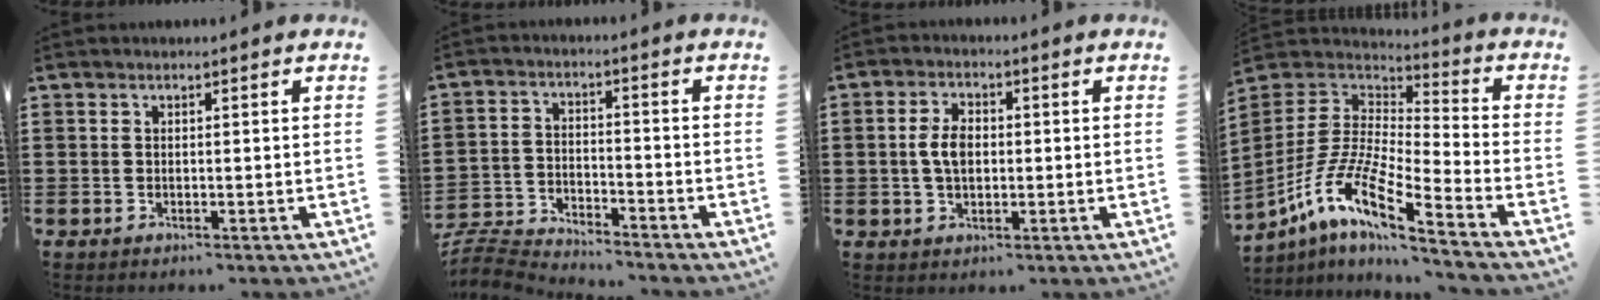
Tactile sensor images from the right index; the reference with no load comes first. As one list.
[{"total": 5.8, "force": [-5.7, 0.5, 0.5], "torque": [-0.027, 0.002, -0.121]}, {"total": 4.5, "force": [0.1, 2.7, 3.6], "torque": [-0.089, 0.005, -0.004]}, {"total": 9.6, "force": [-6.9, 1.4, 6.6], "torque": [-0.159, -0.021, -0.150]}]